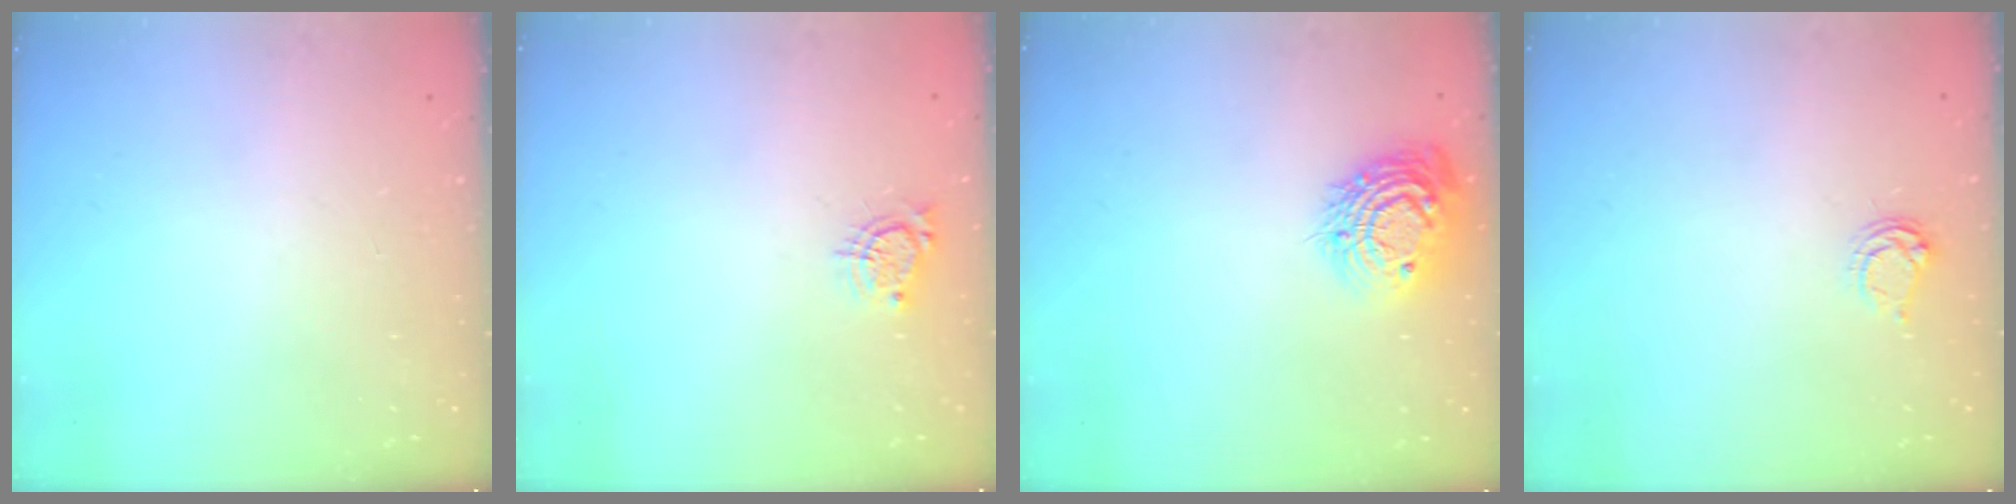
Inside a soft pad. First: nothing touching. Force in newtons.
{"total": 4.0, "press": 4.0, "slide": 0.4}
{"total": 13.2, "press": 13.2, "slide": 0.8}
{"total": 4.0, "press": 4.0, "slide": 0.5}